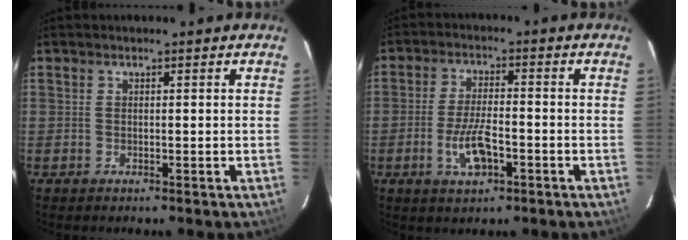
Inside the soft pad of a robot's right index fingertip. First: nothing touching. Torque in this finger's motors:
{"motor_torque": [0.30, -0.14, 0.17, 0.05]}